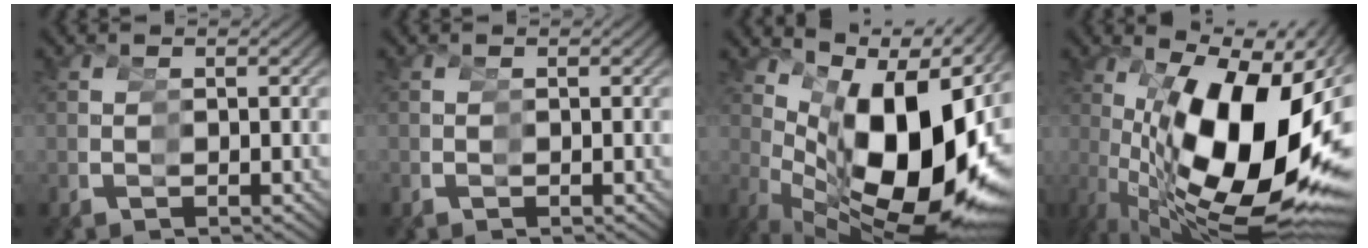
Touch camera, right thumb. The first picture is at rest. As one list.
[{"total": 0.0}, {"total": 18.2, "force": [-0.4, 9.5, 15.5], "torque": [-0.266, -0.033, 0.025]}, {"total": 21.7, "force": [-2.2, 10.4, 19.0], "torque": [-0.307, -0.030, 0.001]}]